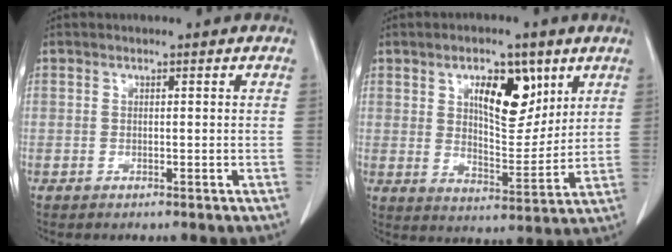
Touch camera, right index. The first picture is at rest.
{"total": 10.5, "force": [4.9, 4.4, 8.2], "torque": [-0.132, 0.004, 0.085]}